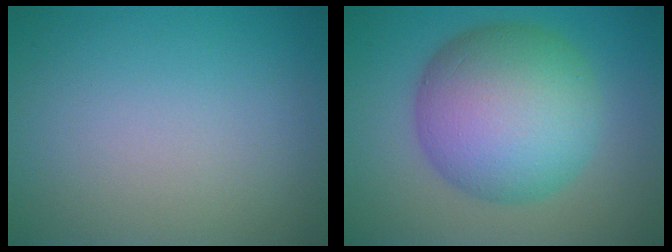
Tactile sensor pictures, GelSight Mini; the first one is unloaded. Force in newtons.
{"total": 11.8, "press": 11.8, "slide": 0.2}